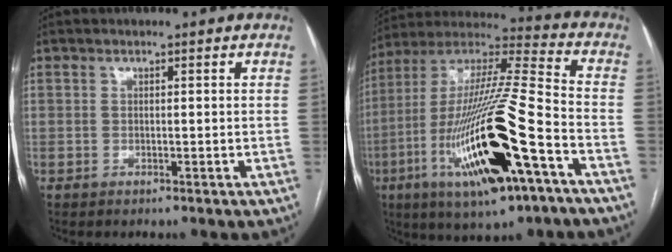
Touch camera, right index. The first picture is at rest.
{"total": 25.1, "force": [-9.2, 3.3, 23.1], "torque": [-0.459, -0.036, -0.157]}